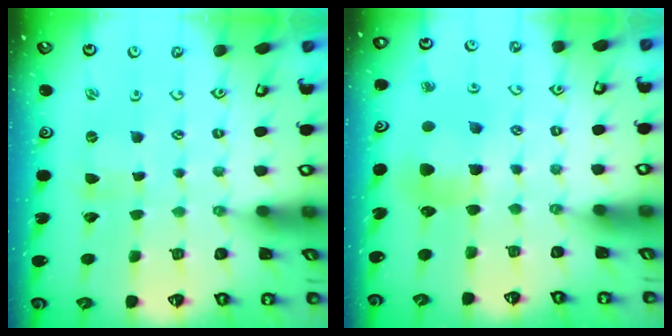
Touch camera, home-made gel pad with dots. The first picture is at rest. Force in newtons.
{"total": 6.7, "press": 6.7, "slide": 0.6}